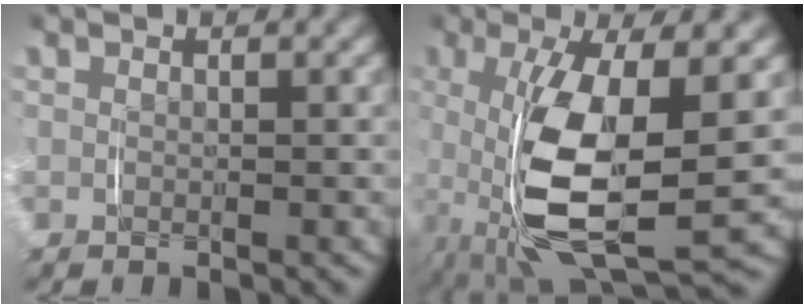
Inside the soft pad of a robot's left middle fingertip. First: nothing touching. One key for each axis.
{"total": 11.1, "fx": -0.9, "fy": 4.8, "fz": 9.9, "tx": -0.217, "ty": -0.030, "tz": 0.006}